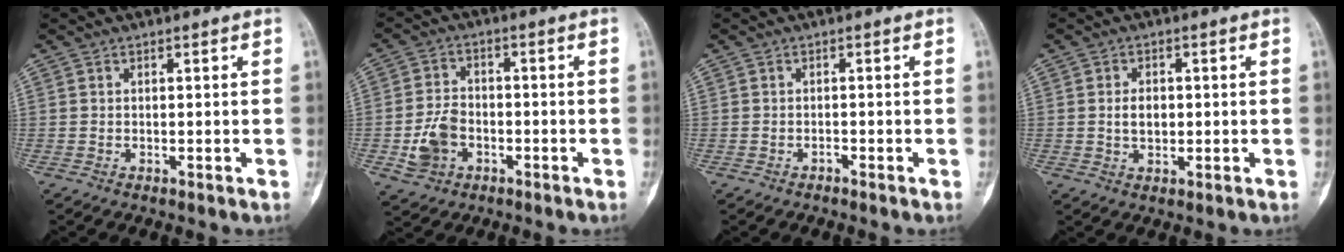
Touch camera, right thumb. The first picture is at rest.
{"total": 7.4, "force": [-2.3, 5.5, 4.3], "torque": [-0.077, 0.016, -0.039]}
{"total": 0.7, "force": [-0.6, 0.4, 0.1], "torque": [0.001, 0.004, -0.013]}
{"total": 3.5, "force": [0.1, 2.4, 2.5], "torque": [-0.033, 0.002, 0.002]}